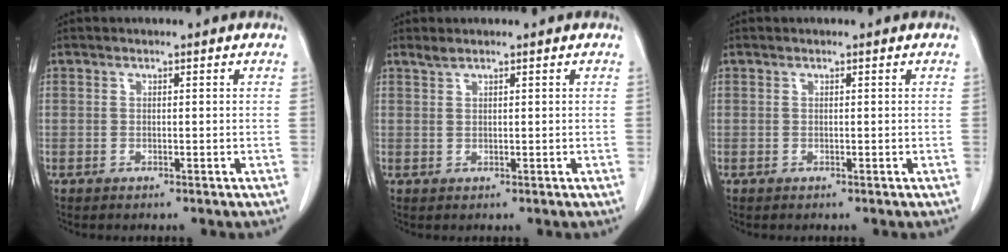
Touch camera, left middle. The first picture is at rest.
{"total": 1.0, "force": [0.9, 0.0, 0.4], "torque": [-0.012, 0.003, 0.023]}
{"total": 0.0}